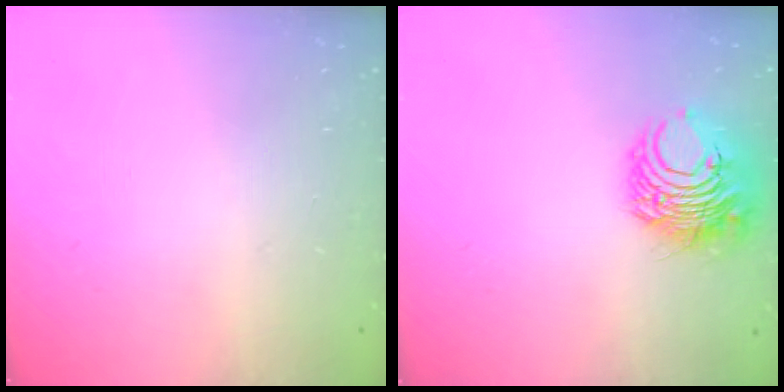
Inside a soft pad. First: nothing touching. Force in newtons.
{"total": 10.7, "press": 10.6, "slide": 1.6}